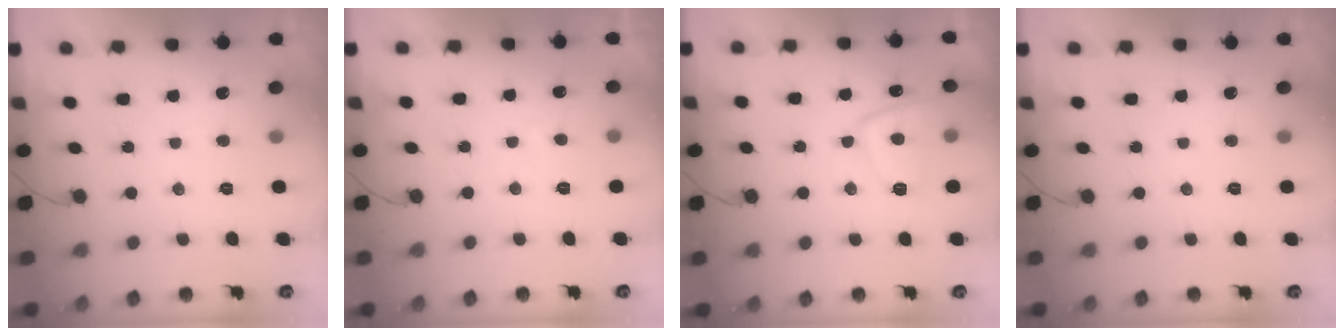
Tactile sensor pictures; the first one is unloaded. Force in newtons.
{"total": 0.8, "press": 0.6, "slide": 0.5}
{"total": 8.4, "press": 8.3, "slide": 1.1}
{"total": 0.0}